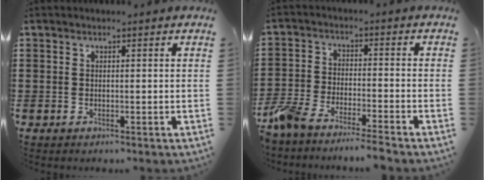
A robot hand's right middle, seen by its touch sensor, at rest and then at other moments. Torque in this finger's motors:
{"motor_torque": [0.98, 0.34, 0.14, 0.08]}